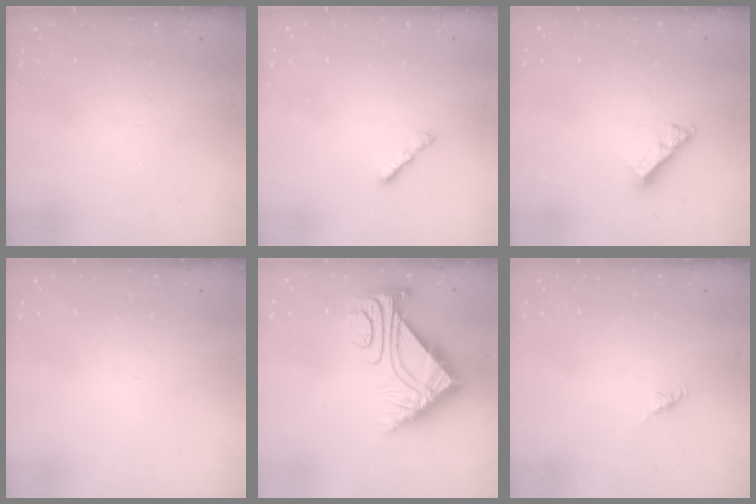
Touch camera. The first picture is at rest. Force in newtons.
{"total": 1.6, "press": 1.5, "slide": 0.5}
{"total": 6.0, "press": 6.0, "slide": 0.7}
{"total": 0.0}
{"total": 9.5, "press": 9.4, "slide": 1.1}
{"total": 2.1, "press": 2.0, "slide": 0.7}